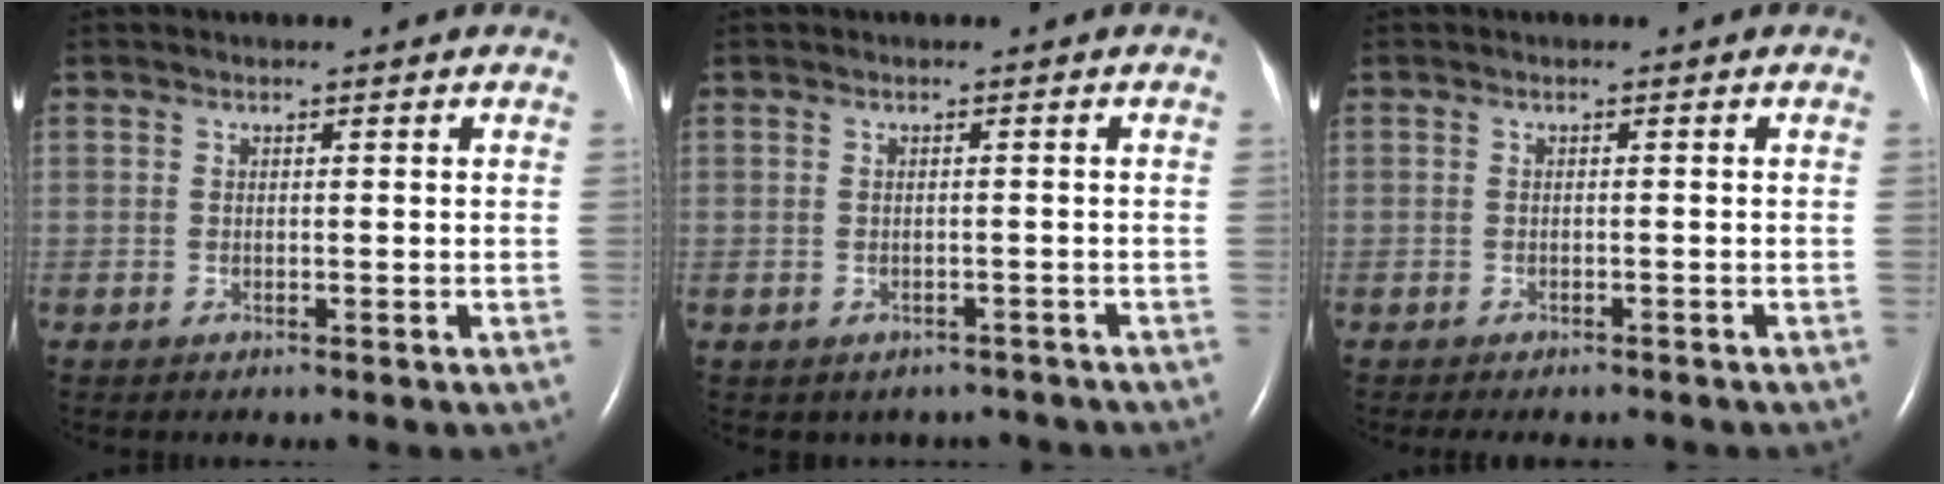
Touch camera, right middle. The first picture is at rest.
{"total": 4.4, "force": [-3.7, 2.5, 0.2], "torque": [0.003, 0.015, -0.040]}
{"total": 5.3, "force": [-4.6, 1.8, 1.9], "torque": [-0.022, -0.001, -0.055]}